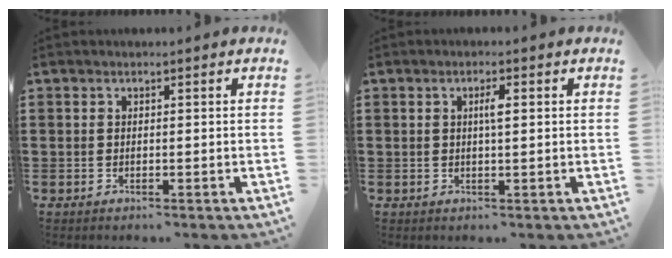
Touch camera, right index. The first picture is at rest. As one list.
[{"total": 1.8, "force": [0.3, 0.4, 1.7], "torque": [-0.034, 0.004, 0.003]}]